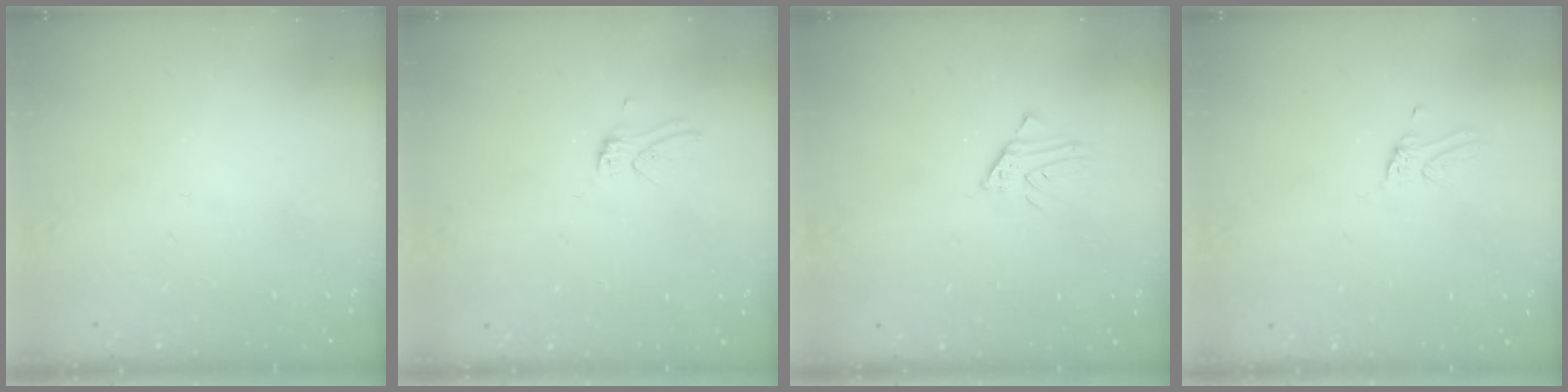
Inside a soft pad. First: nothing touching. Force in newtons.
{"total": 2.7, "press": 2.7, "slide": 0.3}
{"total": 2.5, "press": 2.5, "slide": 0.2}
{"total": 2.0, "press": 2.0, "slide": 0.1}